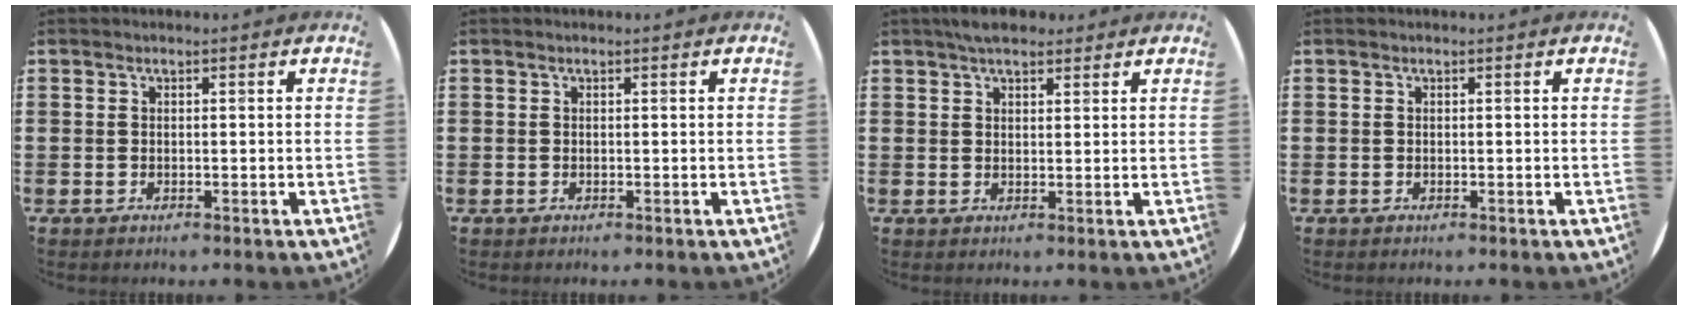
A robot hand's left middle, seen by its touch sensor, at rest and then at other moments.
{"total": 0.0}
{"total": 3.1, "force": [2.7, 1.1, 1.0], "torque": [-0.016, 0.000, 0.049]}
{"total": 0.0}